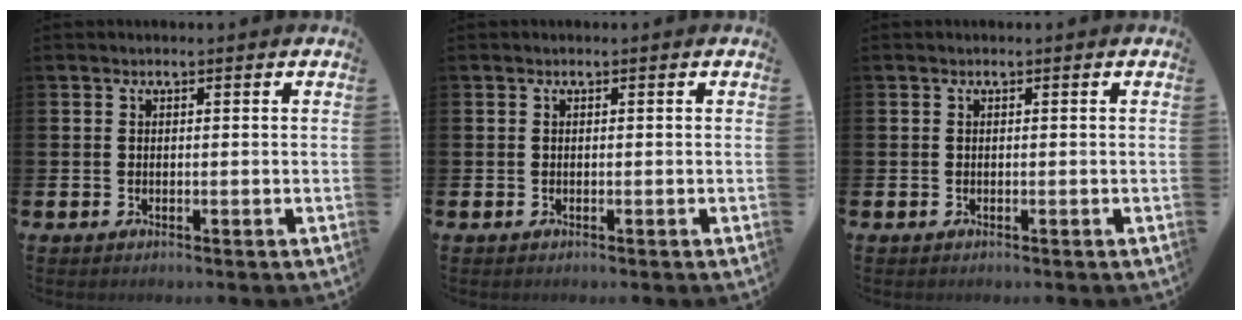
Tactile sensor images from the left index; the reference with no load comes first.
{"total": 0.0}
{"total": 0.0}